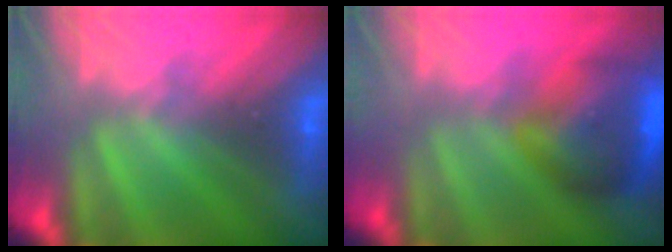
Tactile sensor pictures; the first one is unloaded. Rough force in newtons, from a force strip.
{"total": 13.7}